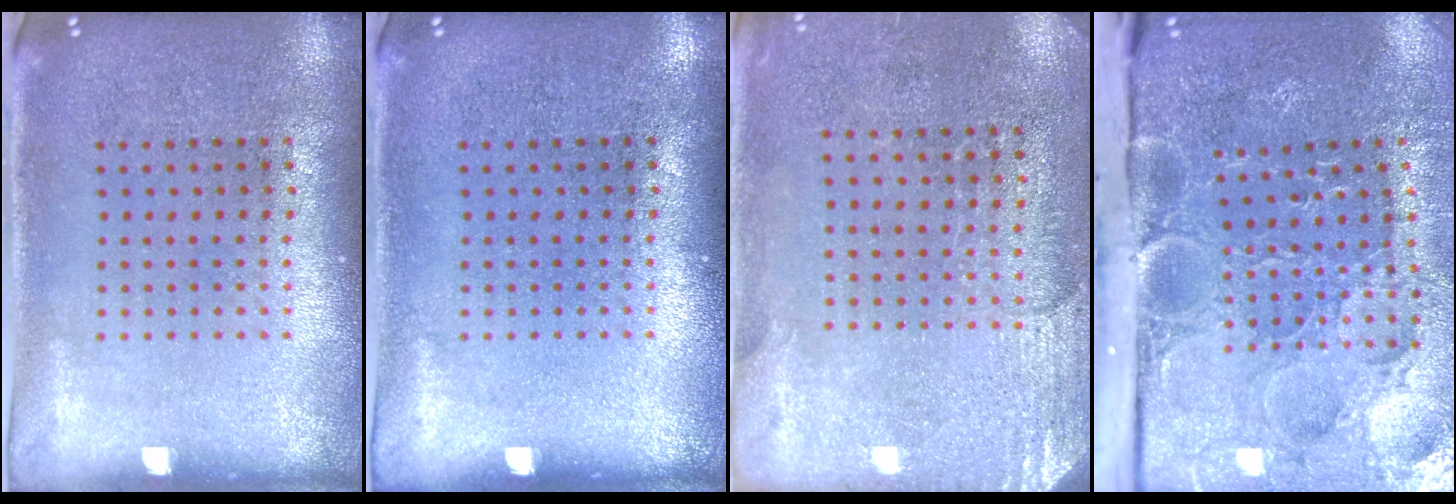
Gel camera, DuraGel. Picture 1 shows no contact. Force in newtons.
{"total": 0.0}
{"total": 2.6, "press": 2.3, "slide": 1.2}
{"total": 4.4, "press": 3.8, "slide": 2.1}